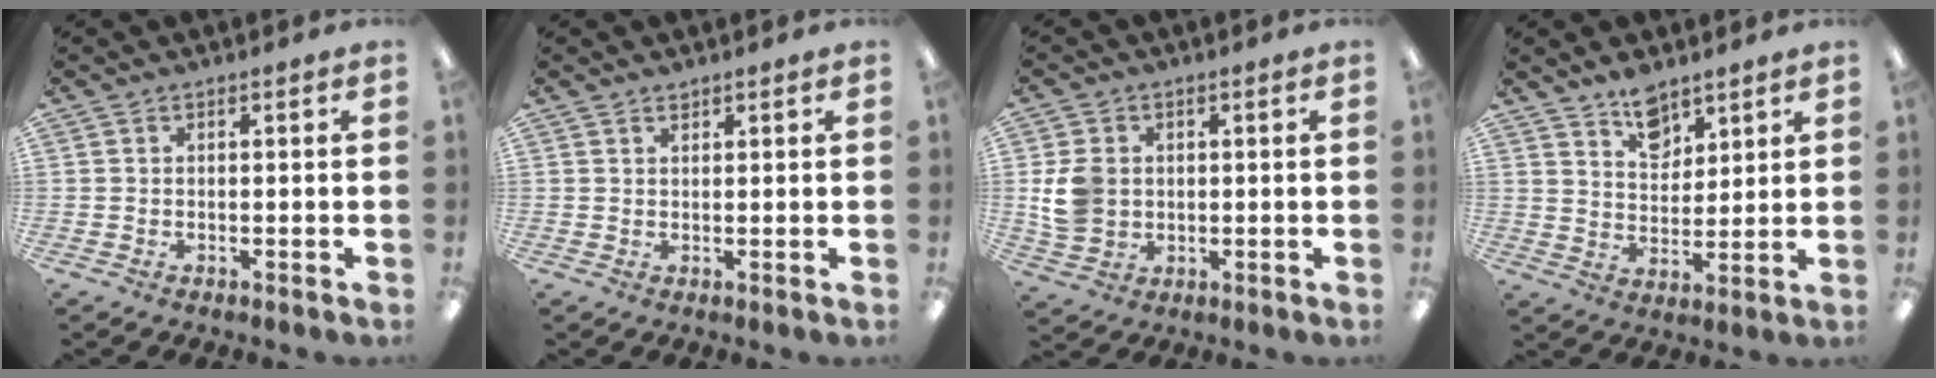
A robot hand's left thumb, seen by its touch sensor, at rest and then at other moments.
{"total": 1.1, "force": [1.0, 0.4, 0.2], "torque": [0.004, -0.005, 0.018]}
{"total": 7.1, "force": [0.8, 6.0, 3.7], "torque": [-0.071, 0.006, 0.017]}
{"total": 7.7, "force": [6.2, 4.1, 2.0], "torque": [-0.022, -0.041, 0.113]}